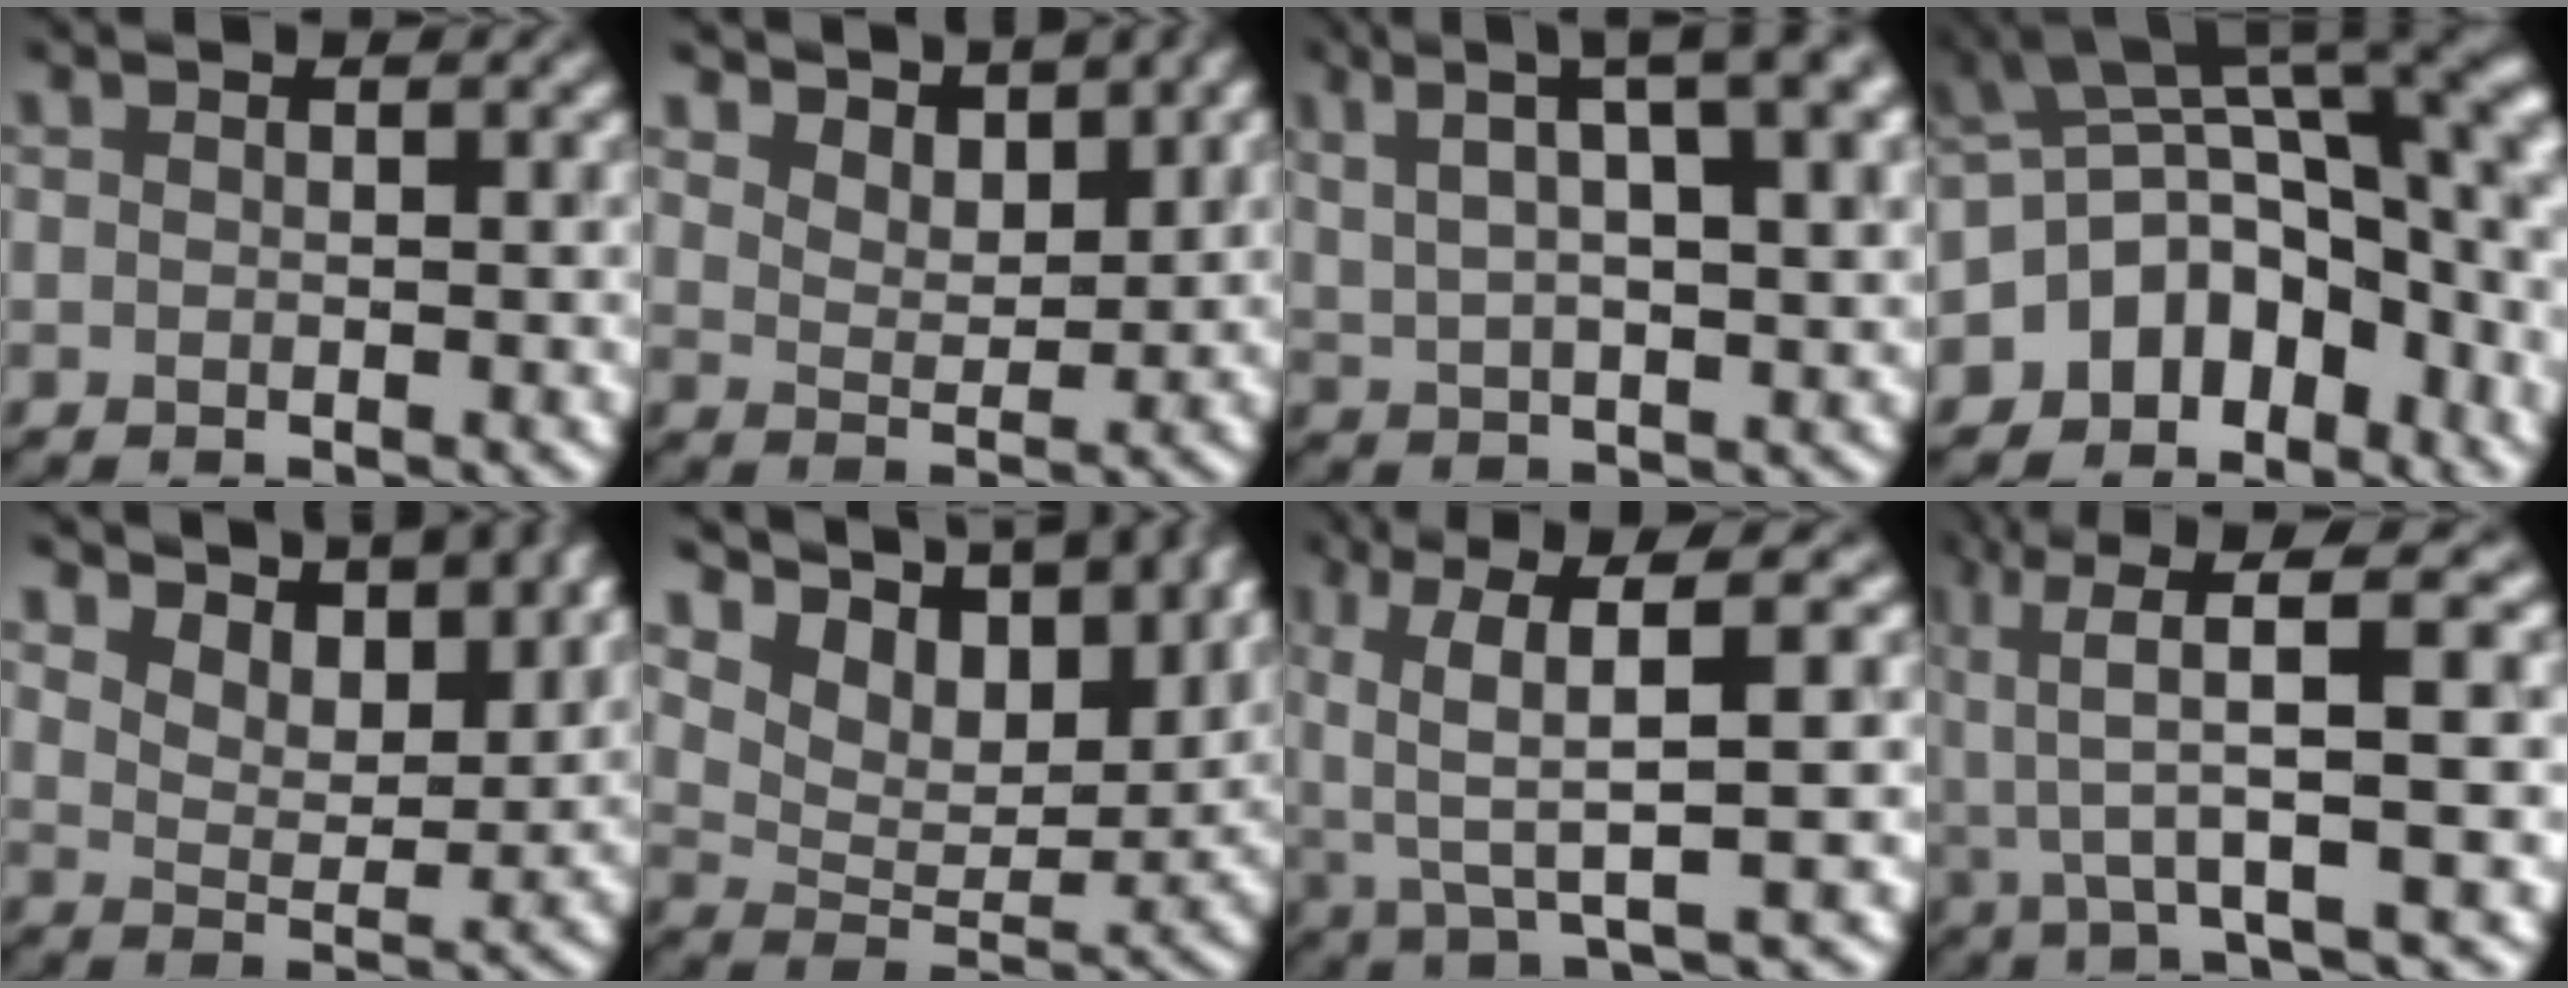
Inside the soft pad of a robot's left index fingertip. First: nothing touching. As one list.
[{"total": 4.8, "force": [4.5, 0.9, 1.3], "torque": [-0.051, -0.003, 0.095]}, {"total": 8.7, "force": [5.2, 1.8, 6.8], "torque": [-0.146, 0.006, 0.126]}, {"total": 8.7, "force": [-5.6, 5.0, 4.4], "torque": [-0.069, -0.010, -0.069]}, {"total": 6.4, "force": [6.0, 1.1, 1.9], "torque": [-0.059, -0.014, 0.115]}, {"total": 8.6, "force": [7.6, 2.6, 3.0], "torque": [-0.111, -0.018, 0.159]}, {"total": 5.1, "force": [1.0, 0.1, 5.0], "torque": [-0.122, -0.007, 0.058]}, {"total": 5.8, "force": [1.2, -0.1, 5.6], "torque": [-0.120, 0.008, 0.060]}]